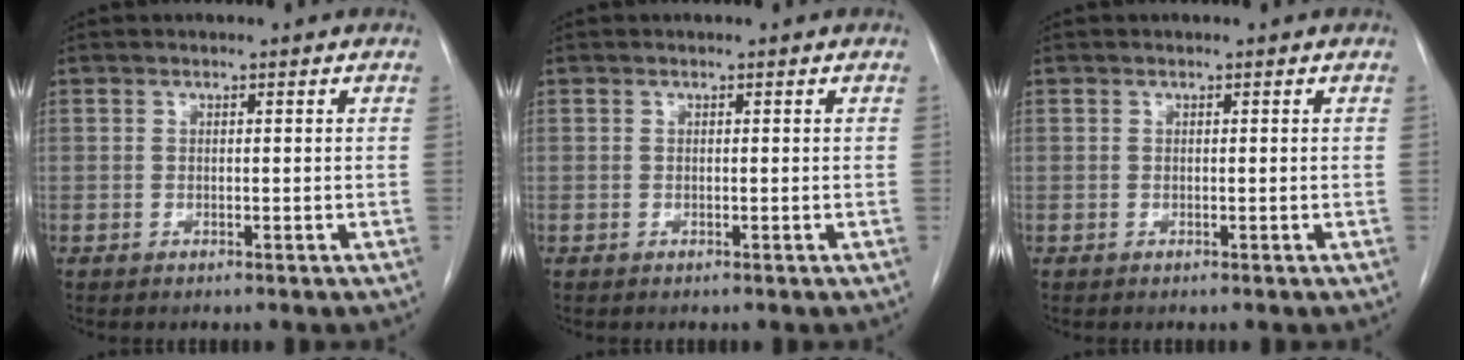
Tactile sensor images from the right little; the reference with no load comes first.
{"total": 0.0}
{"total": 0.0}